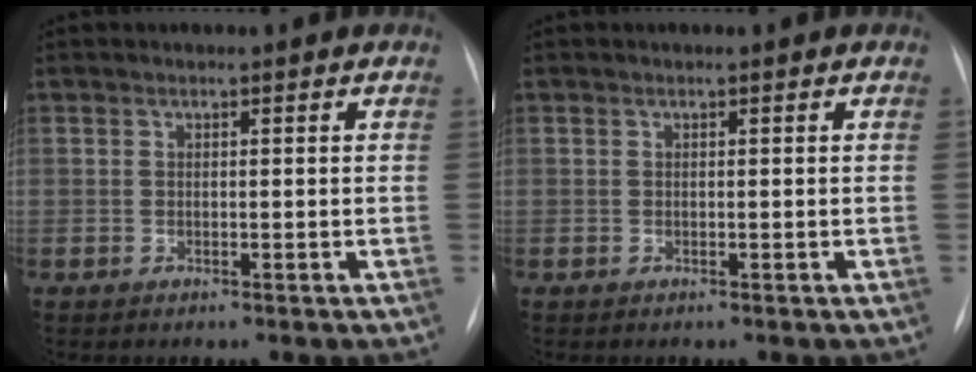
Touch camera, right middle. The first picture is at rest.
{"total": 0.0}